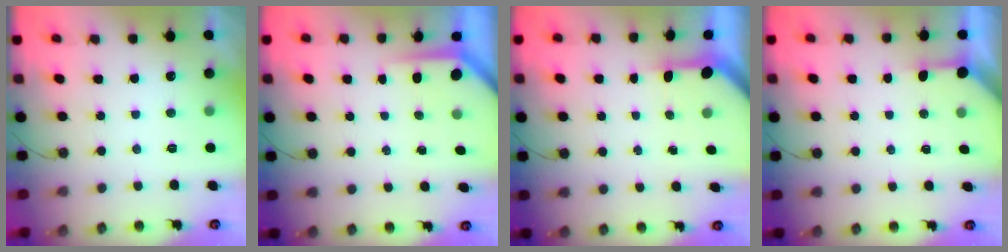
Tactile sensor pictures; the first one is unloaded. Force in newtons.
{"total": 3.7, "press": 3.7, "slide": 0.3}
{"total": 3.5, "press": 3.4, "slide": 0.3}
{"total": 2.6, "press": 2.5, "slide": 0.3}